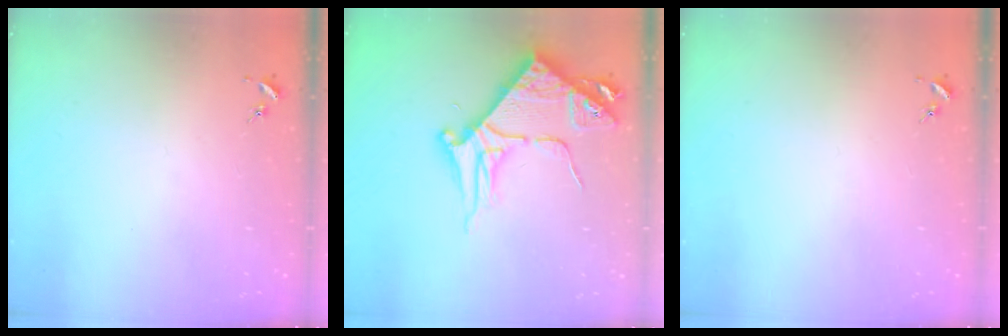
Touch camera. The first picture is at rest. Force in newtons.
{"total": 9.4, "press": 9.3, "slide": 1.1}
{"total": 0.0}